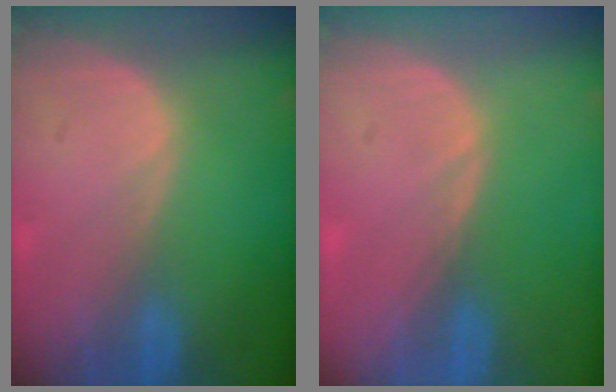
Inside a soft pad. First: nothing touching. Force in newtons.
{"total": 0.6, "press": 0.4, "slide": 0.4}